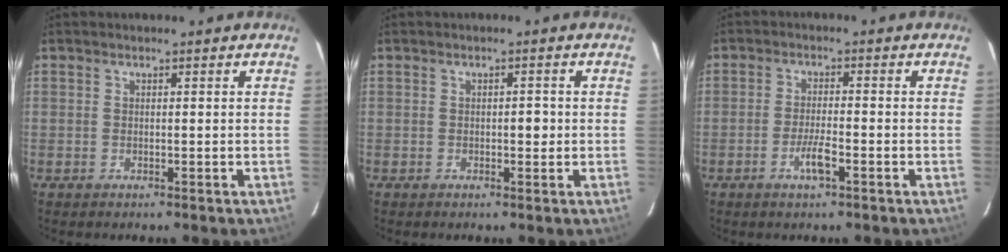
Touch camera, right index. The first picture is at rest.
{"total": 1.8, "force": [-0.3, 0.8, 1.6], "torque": [-0.022, 0.003, -0.004]}
{"total": 4.0, "force": [-2.0, 0.6, 3.4], "torque": [-0.068, -0.001, -0.037]}